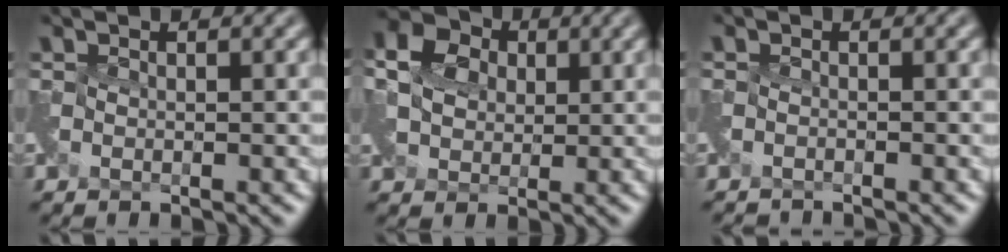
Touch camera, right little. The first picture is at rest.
{"total": 4.4, "force": [1.5, 3.6, 2.1], "torque": [-0.063, 0.018, 0.022]}
{"total": 1.8, "force": [-1.8, -0.4, -0.4], "torque": [0.007, -0.018, -0.039]}